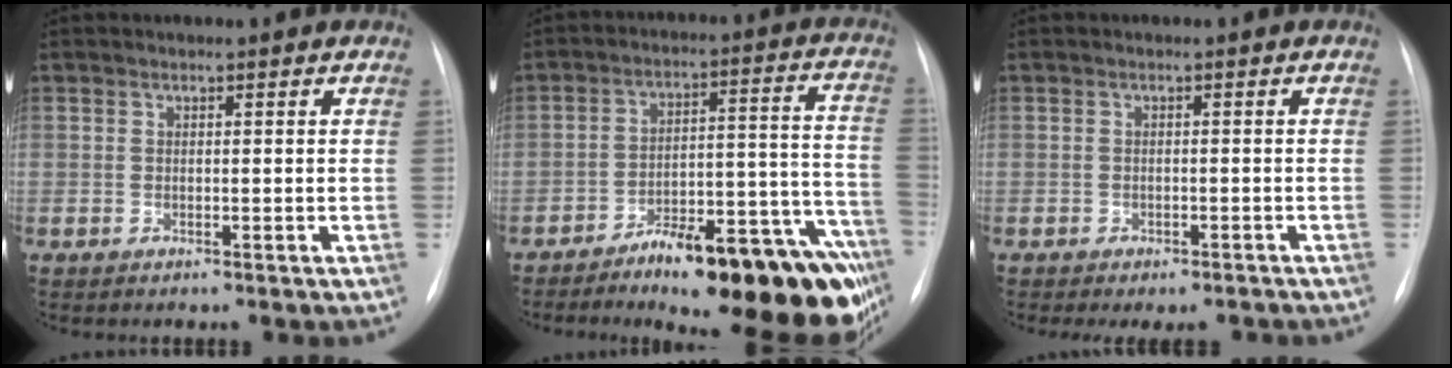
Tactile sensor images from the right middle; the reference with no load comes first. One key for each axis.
{"total": 22.5, "fx": -15.5, "fy": 5.9, "fz": 15.2, "tx": -0.108, "ty": 0.047, "tz": -0.215}
{"total": 5.2, "fx": -4.3, "fy": 2.1, "fz": 1.9, "tx": -0.017, "ty": 0.006, "tz": -0.050}